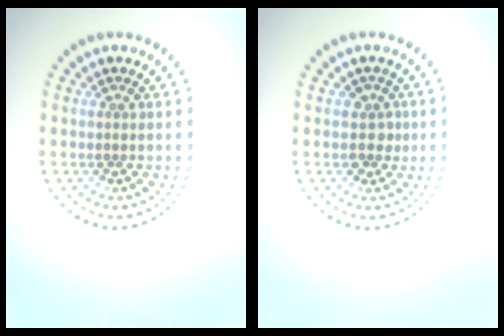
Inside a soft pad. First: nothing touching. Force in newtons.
{"total": 1.6, "press": 1.3, "slide": 0.9}